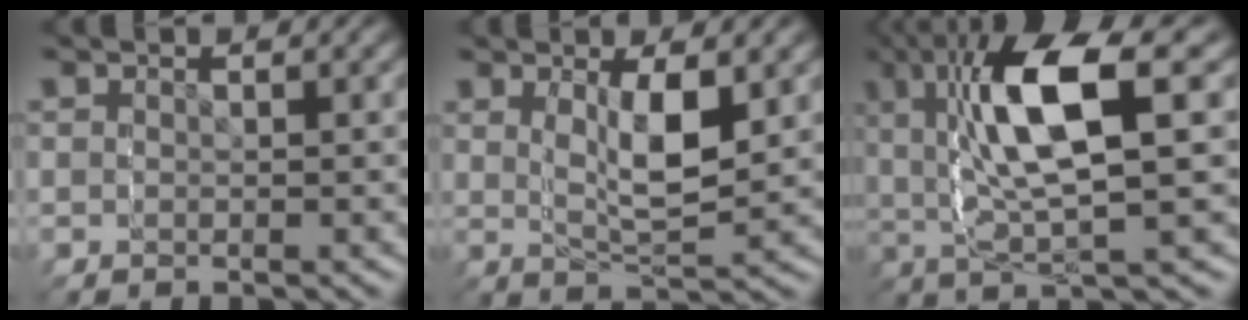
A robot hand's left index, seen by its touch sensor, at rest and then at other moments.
{"total": 4.2, "force": [3.3, 1.2, 2.3], "torque": [-0.060, 0.015, 0.040]}
{"total": 9.6, "force": [3.5, 5.2, 7.3], "torque": [-0.154, 0.020, 0.053]}